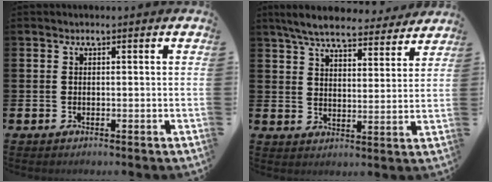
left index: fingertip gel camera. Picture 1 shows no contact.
{"total": 7.0, "force": [6.5, 1.4, 2.1], "torque": [-0.052, -0.037, 0.113]}